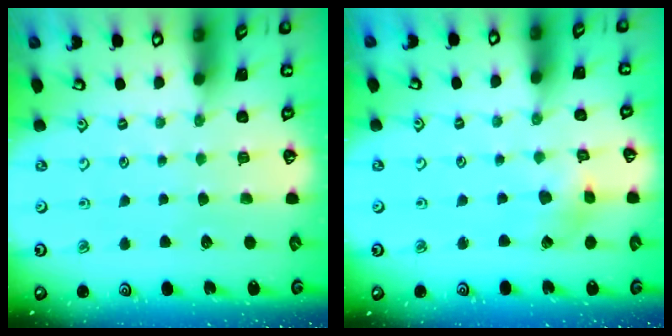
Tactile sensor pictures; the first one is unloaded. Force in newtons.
{"total": 3.5, "press": 3.4, "slide": 0.6}